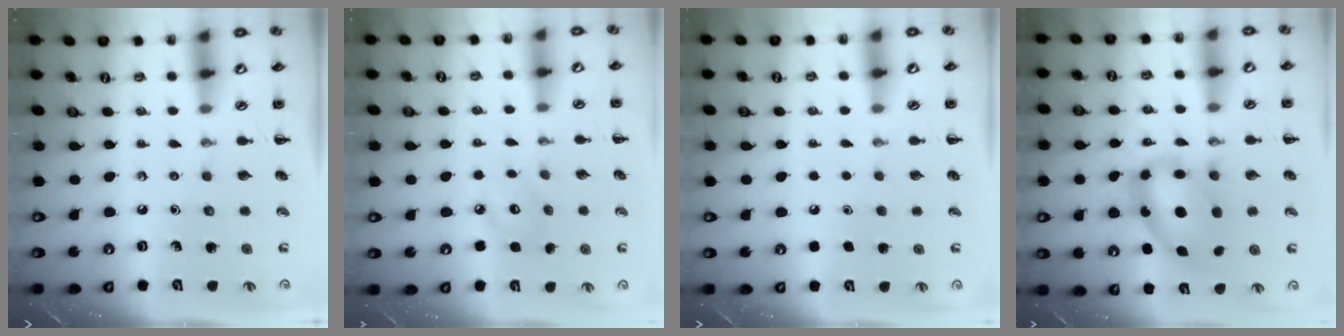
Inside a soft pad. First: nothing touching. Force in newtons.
{"total": 4.8, "press": 4.7, "slide": 0.7}
{"total": 1.8, "press": 1.8, "slide": 0.1}
{"total": 10.6, "press": 10.3, "slide": 2.5}